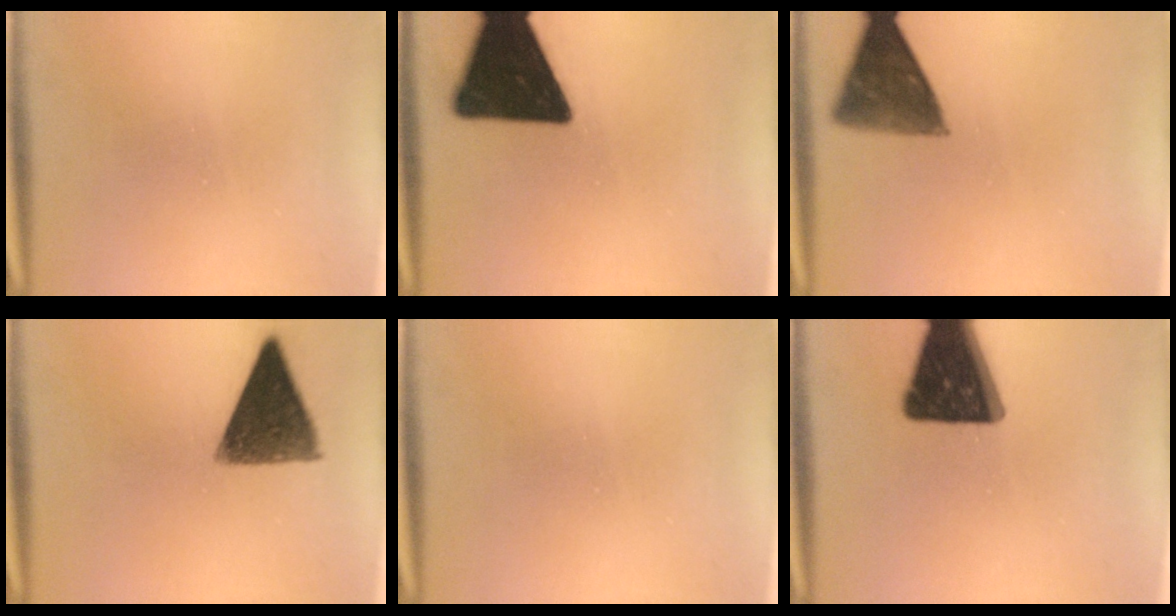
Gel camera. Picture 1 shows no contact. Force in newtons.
{"total": 19.0}
{"total": 9.5}
{"total": 11.7}
{"total": 0.0}
{"total": 18.0}